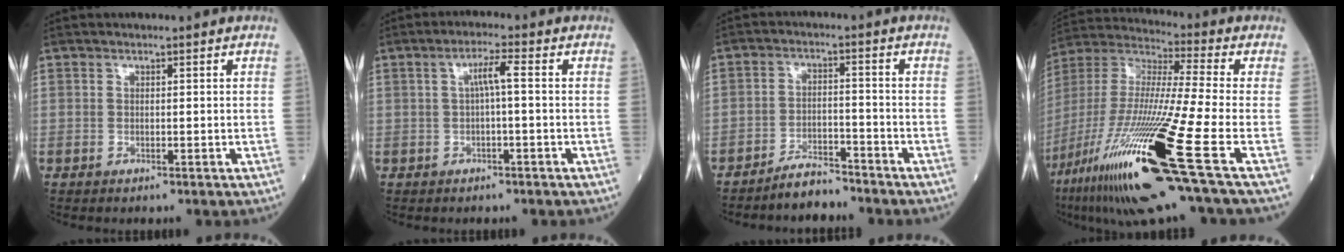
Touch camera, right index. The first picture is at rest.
{"total": 3.1, "force": [0.2, 0.2, 3.1], "torque": [-0.057, 0.010, 0.005]}
{"total": 4.2, "force": [-4.0, 0.9, 0.8], "torque": [-0.013, -0.005, -0.072]}
{"total": 26.0, "force": [-12.4, 0.2, 22.9], "torque": [-0.460, -0.063, -0.230]}